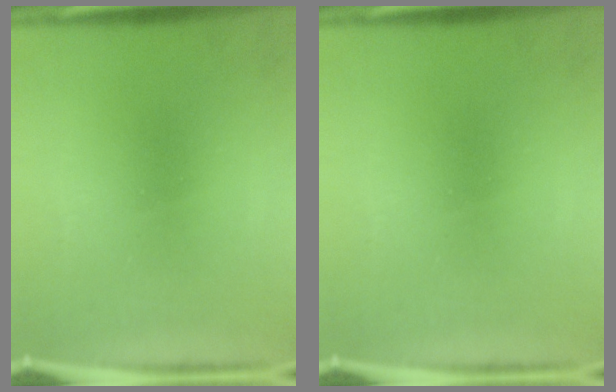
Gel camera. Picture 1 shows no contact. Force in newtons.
{"total": 0.0}